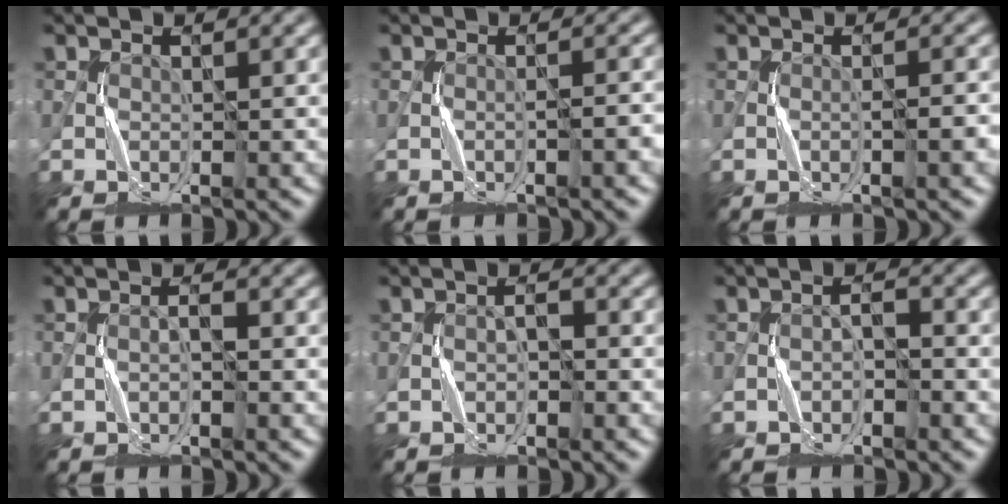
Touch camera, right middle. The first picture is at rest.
{"total": 1.4, "force": [-0.5, 0.1, 1.3], "torque": [-0.018, 0.006, -0.010]}
{"total": 1.8, "force": [-0.5, 0.2, 1.7], "torque": [-0.025, 0.004, -0.009]}
{"total": 0.8, "force": [-0.3, 0.2, 0.7], "torque": [-0.013, 0.002, -0.007]}
{"total": 1.2, "force": [-0.4, 0.7, 1.0], "torque": [-0.005, 0.005, -0.010]}
{"total": 1.3, "force": [-0.7, 0.5, 0.9], "torque": [-0.009, 0.008, -0.017]}